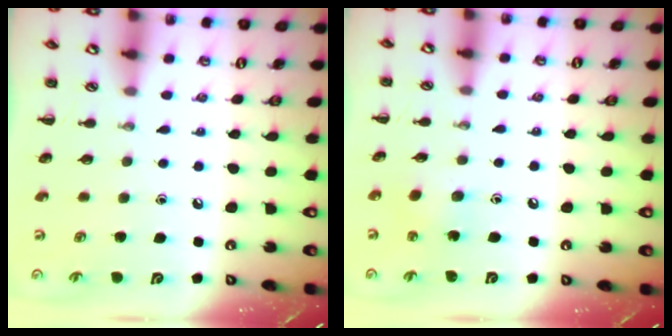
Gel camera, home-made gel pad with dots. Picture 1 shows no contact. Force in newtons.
{"total": 3.8, "press": 3.8, "slide": 0.5}